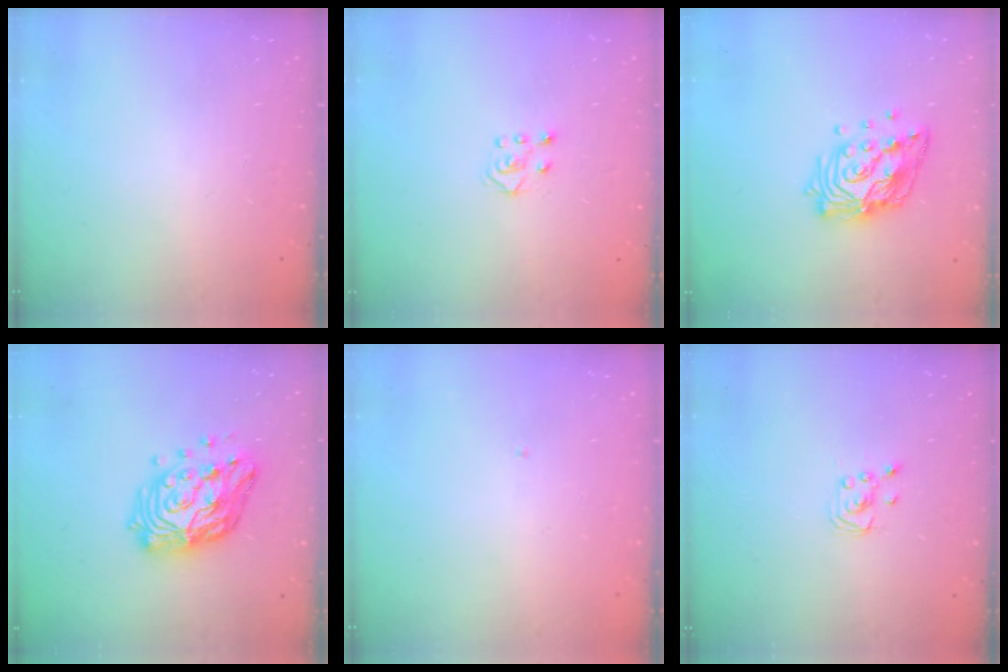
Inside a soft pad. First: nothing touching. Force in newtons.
{"total": 5.2, "press": 5.2, "slide": 0.4}
{"total": 15.9, "press": 15.8, "slide": 1.8}
{"total": 17.1, "press": 17.0, "slide": 1.9}
{"total": 0.0}
{"total": 2.3, "press": 2.2, "slide": 0.3}